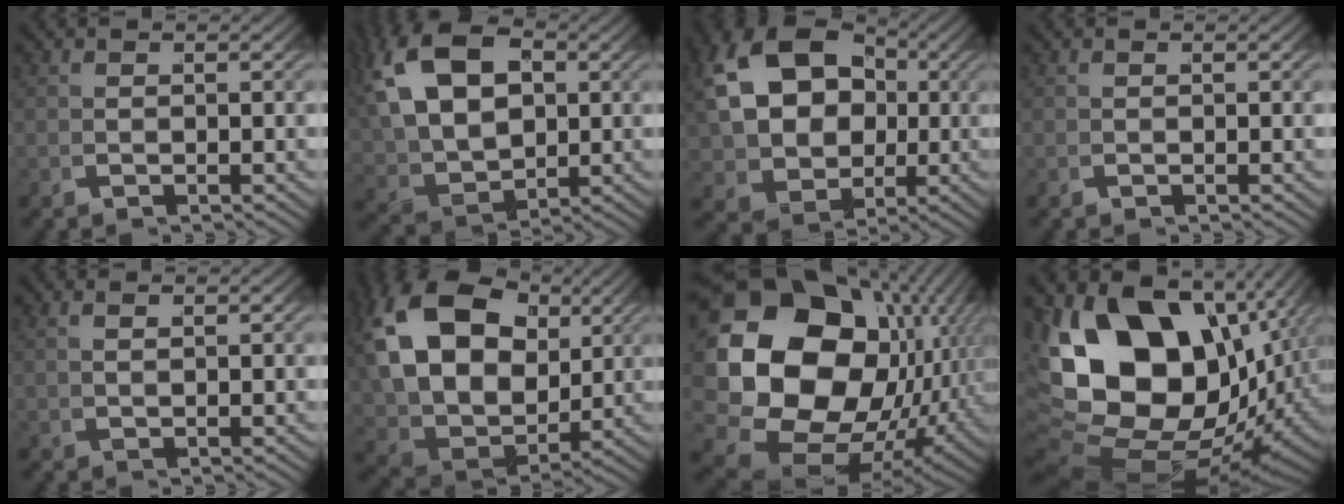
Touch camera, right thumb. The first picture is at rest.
{"total": 12.4, "force": [1.6, 8.8, 8.6], "torque": [-0.205, -0.025, 0.043]}
{"total": 17.1, "force": [2.4, 13.1, 10.7], "torque": [-0.254, -0.033, 0.050]}
{"total": 0.0}
{"total": 1.0, "force": [0.5, 0.5, 0.7], "torque": [-0.017, 0.004, 0.014]}
{"total": 18.6, "force": [3.0, 13.5, 12.4], "torque": [-0.295, -0.022, 0.053]}
{"total": 27.3, "force": [-1.4, 19.5, 19.1], "torque": [-0.366, -0.059, -0.001]}
{"total": 27.0, "force": [-2.2, 18.2, 19.8], "torque": [-0.377, -0.053, -0.010]}